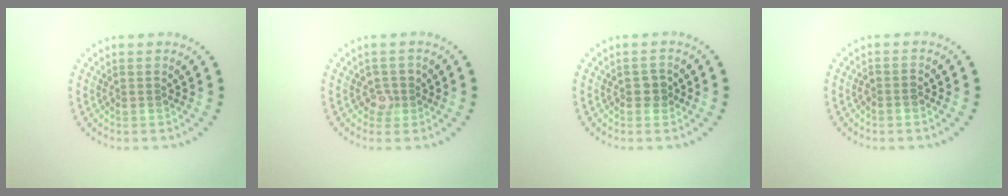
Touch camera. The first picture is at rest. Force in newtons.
{"total": 1.7, "press": 1.4, "slide": 0.9}
{"total": 1.3, "press": 1.3, "slide": 0.3}
{"total": 1.1, "press": 1.0, "slide": 0.5}